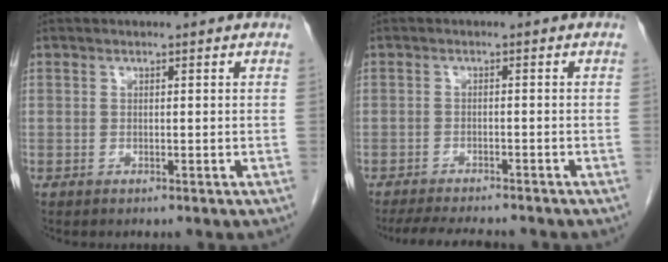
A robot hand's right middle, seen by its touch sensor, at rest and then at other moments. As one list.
[{"total": 8.9, "force": [-7.9, 1.6, 3.6], "torque": [-0.055, -0.012, -0.114]}]